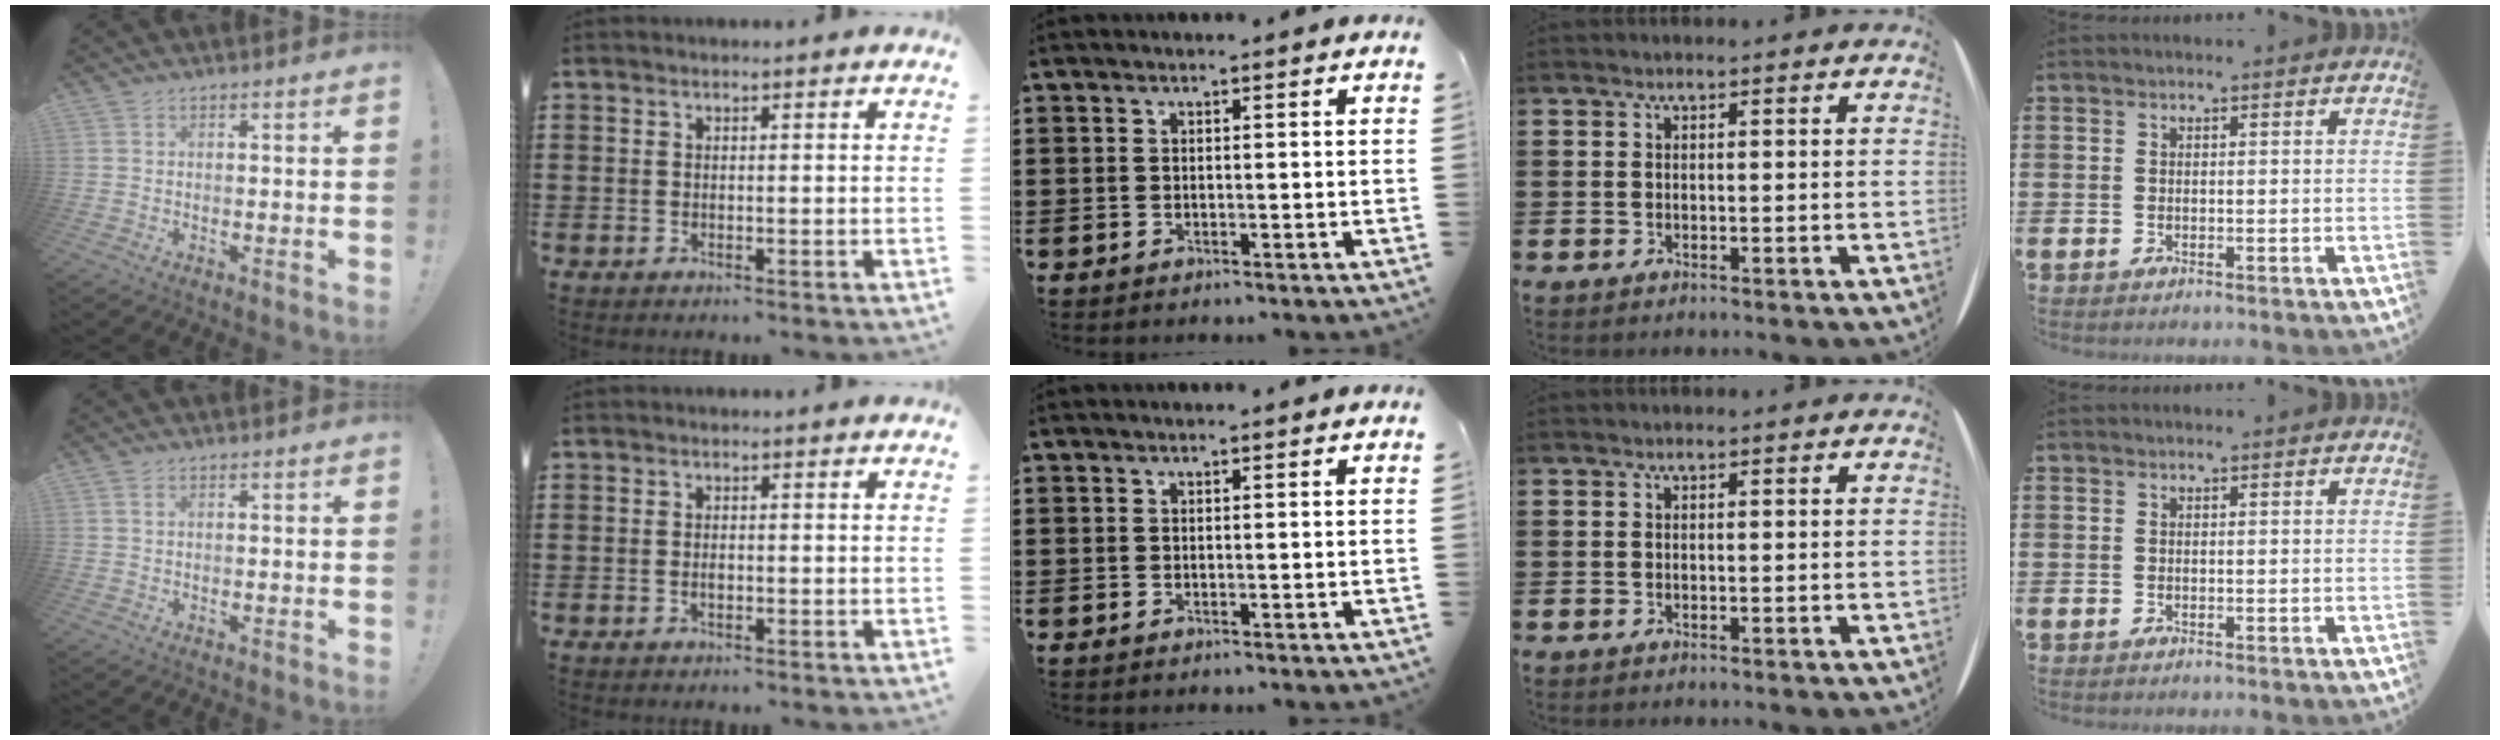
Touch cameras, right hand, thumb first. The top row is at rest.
{"thumb": {"total": 1.1, "force": [0.5, 0.5, 0.8], "torque": [-0.026, 0.005, 0.010]}, "index": {"total": 1.1, "force": [-0.1, 0.4, 1.0], "torque": [-0.022, -0.003, -0.001]}}